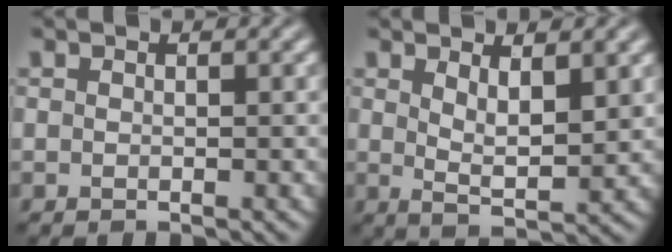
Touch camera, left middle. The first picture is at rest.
{"total": 3.4, "force": [1.3, 0.8, 3.0], "torque": [-0.056, -0.015, 0.024]}